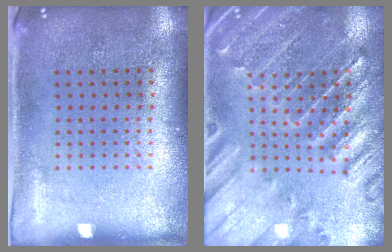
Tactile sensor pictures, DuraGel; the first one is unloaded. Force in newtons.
{"total": 1.3, "press": 1.3, "slide": 0.4}